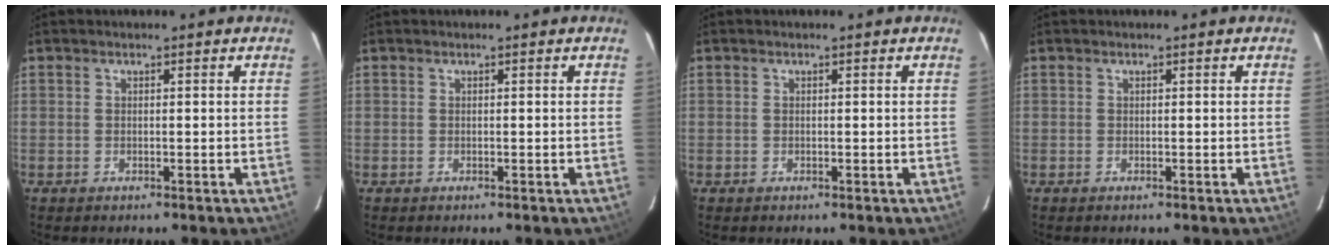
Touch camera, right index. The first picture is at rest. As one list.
[{"total": 0.0}, {"total": 0.0}, {"total": 0.0}]